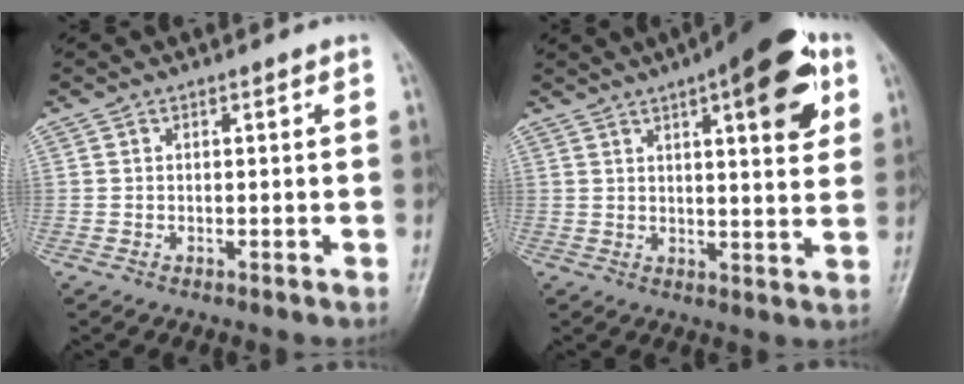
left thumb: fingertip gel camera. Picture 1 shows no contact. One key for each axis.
{"total": 15.8, "fx": 7.2, "fy": 4.9, "fz": 13.2, "tx": -0.150, "ty": -0.013, "tz": 0.091}